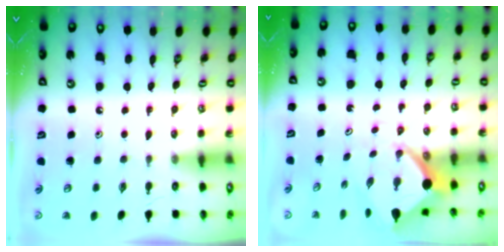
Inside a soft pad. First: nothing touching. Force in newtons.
{"total": 7.2, "press": 7.2, "slide": 0.6}